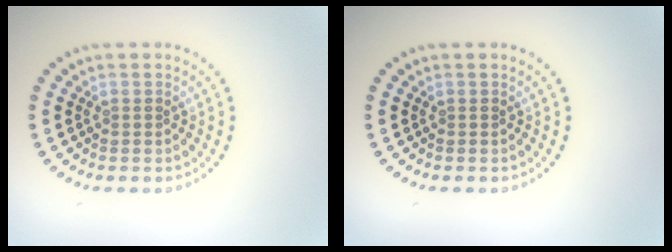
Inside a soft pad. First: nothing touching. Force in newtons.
{"total": 0.0}